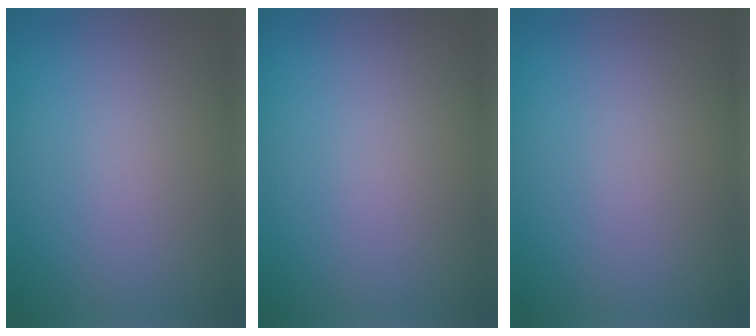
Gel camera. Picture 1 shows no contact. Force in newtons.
{"total": 0.0}
{"total": 0.0}